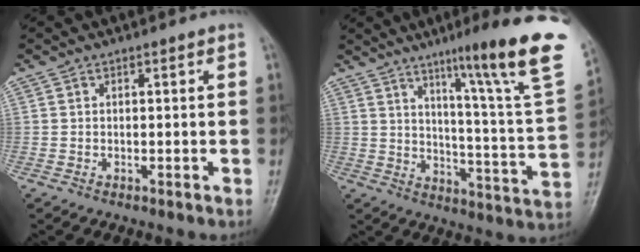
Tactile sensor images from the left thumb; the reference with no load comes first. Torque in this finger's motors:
{"motor_torque": [0.98, -0.29, 1.42, -1.35, 0.10]}